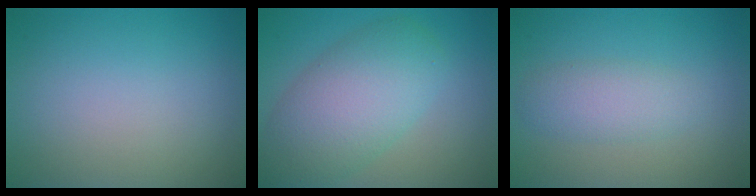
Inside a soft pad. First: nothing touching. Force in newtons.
{"total": 7.6, "press": 7.6, "slide": 0.3}
{"total": 2.7, "press": 2.7, "slide": 0.1}